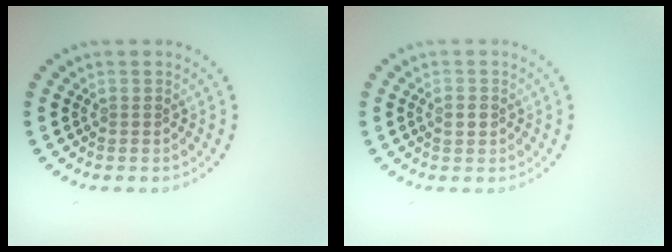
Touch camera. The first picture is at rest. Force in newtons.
{"total": 1.2, "press": 1.1, "slide": 0.1}